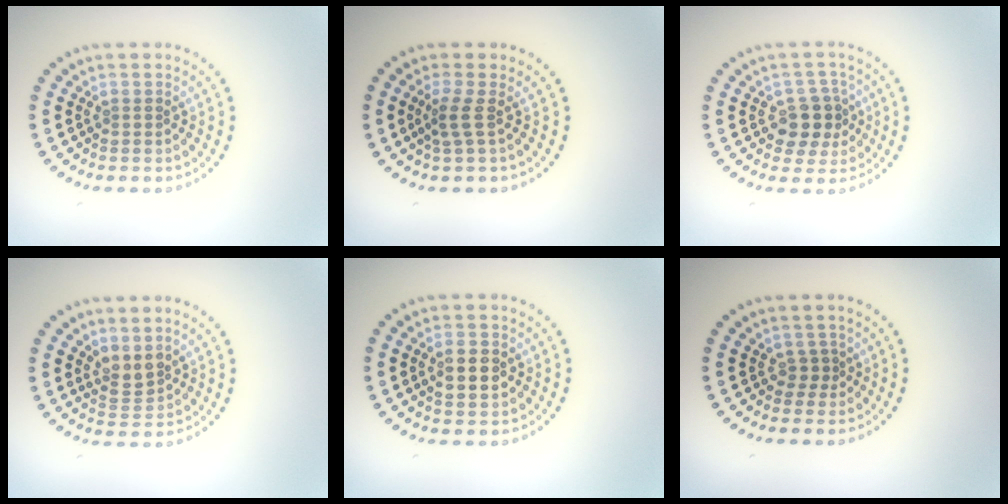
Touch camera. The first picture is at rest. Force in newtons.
{"total": 1.9, "press": 1.3, "slide": 1.4}
{"total": 3.7, "press": 3.4, "slide": 1.4}
{"total": 1.9, "press": 1.6, "slide": 1.1}
{"total": 2.8, "press": 2.8, "slide": 0.2}
{"total": 1.3, "press": 0.9, "slide": 0.9}